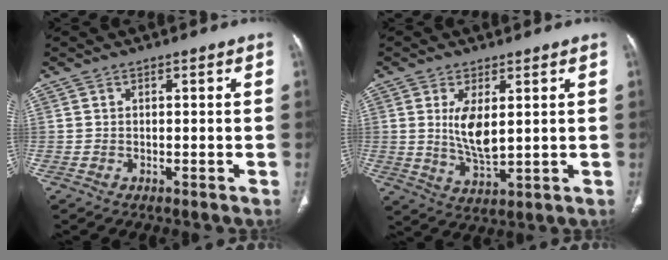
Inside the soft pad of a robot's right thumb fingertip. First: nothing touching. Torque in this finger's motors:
{"motor_torque": [1.85, 1.48, 1.32, -1.06, 0.09]}